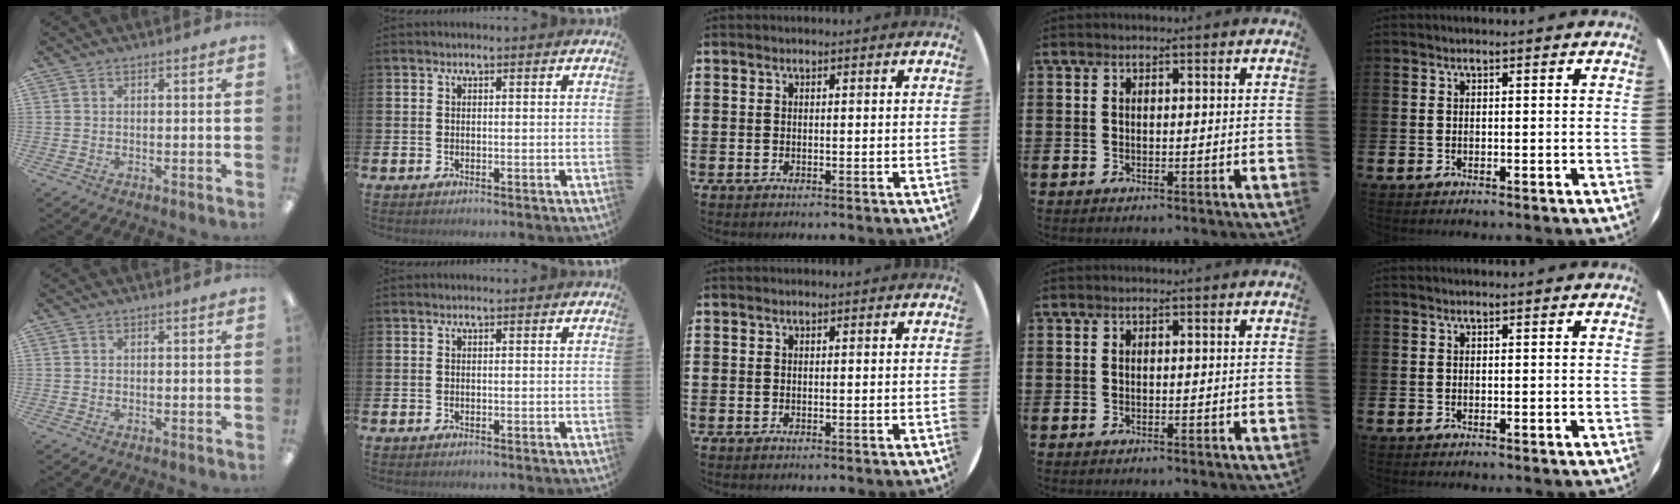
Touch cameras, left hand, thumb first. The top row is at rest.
{}